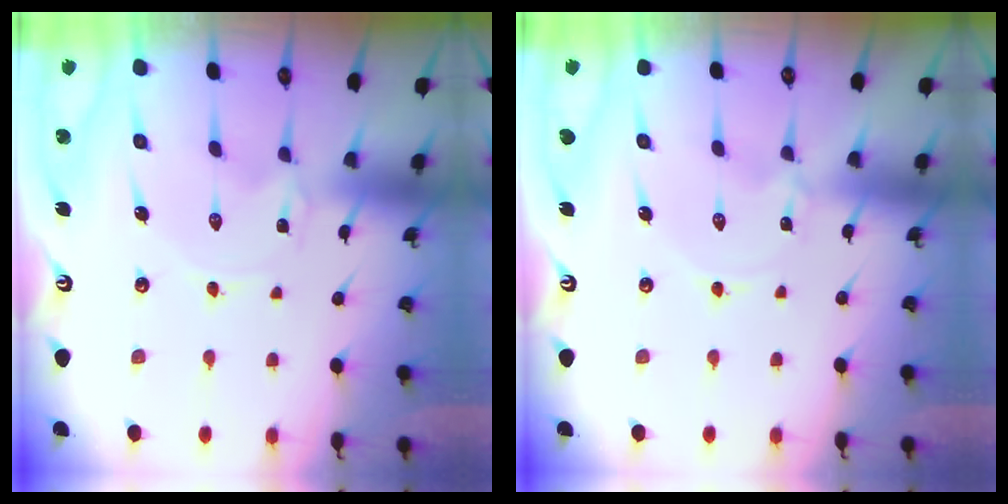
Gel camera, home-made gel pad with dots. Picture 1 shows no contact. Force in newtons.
{"total": 0.0}